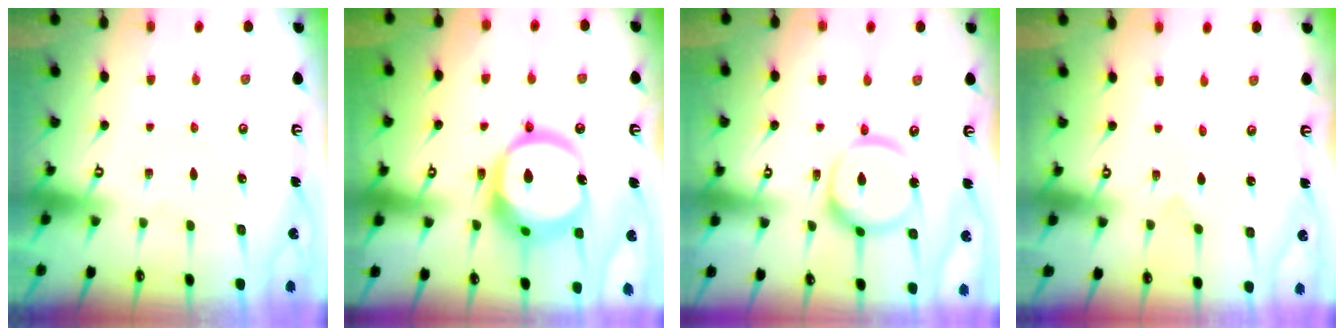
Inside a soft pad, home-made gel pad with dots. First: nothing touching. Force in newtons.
{"total": 17.1, "press": 17.0, "slide": 2.1}
{"total": 14.4, "press": 14.4, "slide": 1.2}
{"total": 0.0}